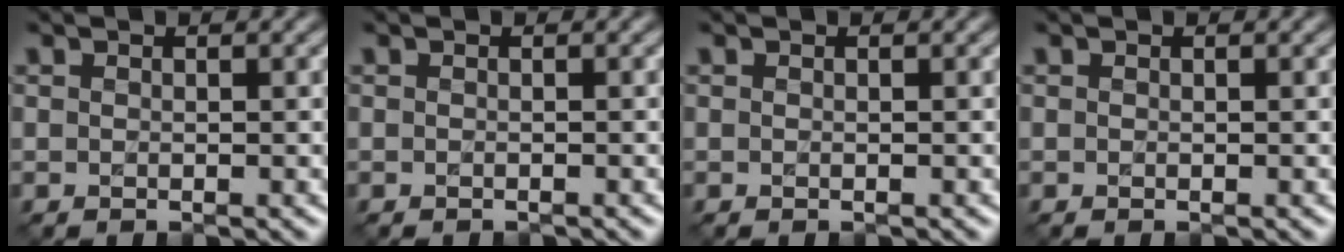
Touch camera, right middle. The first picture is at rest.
{"total": 0.7, "force": [-0.7, -0.1, 0.0], "torque": [0.002, -0.006, -0.012]}
{"total": 0.0}
{"total": 0.0}